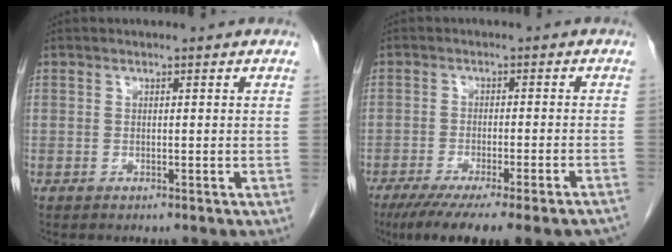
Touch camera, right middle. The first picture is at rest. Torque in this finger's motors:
{"motor_torque": [0.68, -0.67, 0.34, 0.10]}